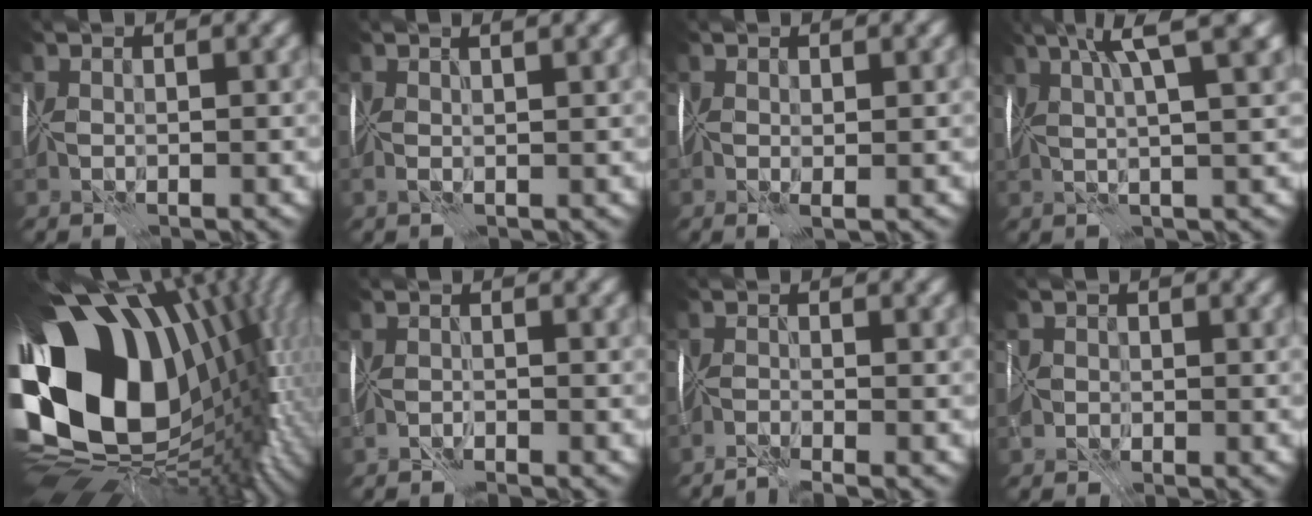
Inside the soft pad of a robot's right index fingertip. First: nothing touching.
{"total": 1.3, "force": [0.5, -0.6, 1.0], "torque": [-0.015, 0.001, 0.010]}
{"total": 0.5, "force": [-0.1, -0.2, 0.5], "torque": [-0.007, -0.006, 0.000]}
{"total": 6.6, "force": [3.4, 0.5, 5.6], "torque": [-0.073, 0.020, 0.045]}
{"total": 18.5, "force": [1.6, 12.1, 14.0], "torque": [-0.269, -0.083, 0.075]}
{"total": 2.2, "force": [-1.3, -1.5, -1.0], "torque": [0.026, -0.005, -0.027]}
{"total": 2.9, "force": [-2.1, -1.9, -0.4], "torque": [0.013, -0.009, -0.047]}
{"total": 2.2, "force": [-1.6, 1.4, 0.9], "torque": [-0.003, -0.004, -0.028]}